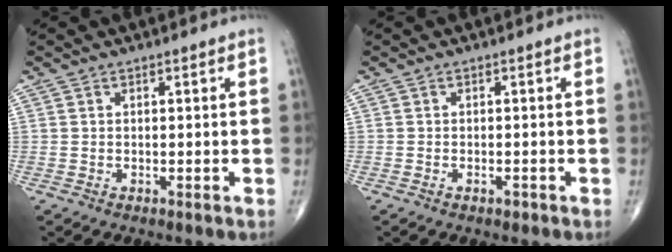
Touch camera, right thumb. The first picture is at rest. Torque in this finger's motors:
{"motor_torque": [-0.35, -0.22, -0.01, 0.39, -0.03]}